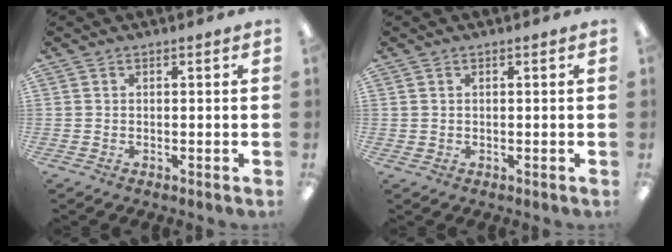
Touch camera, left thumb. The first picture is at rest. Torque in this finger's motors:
{"motor_torque": [-0.40, -0.15, -0.34, -0.01, -0.01]}